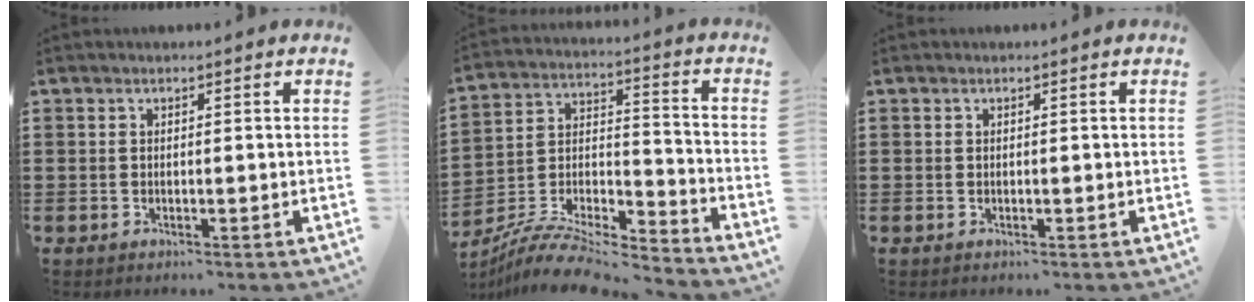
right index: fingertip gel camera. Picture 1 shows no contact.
{"total": 9.8, "force": [-9.2, 1.6, 3.1], "torque": [-0.055, 0.017, -0.183]}
{"total": 0.0}